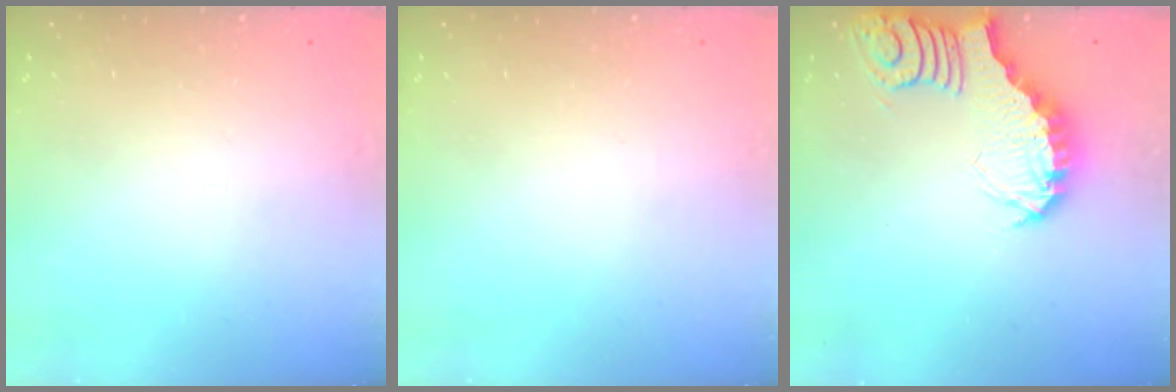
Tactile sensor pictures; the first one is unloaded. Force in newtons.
{"total": 0.0}
{"total": 3.8, "press": 3.8, "slide": 0.4}